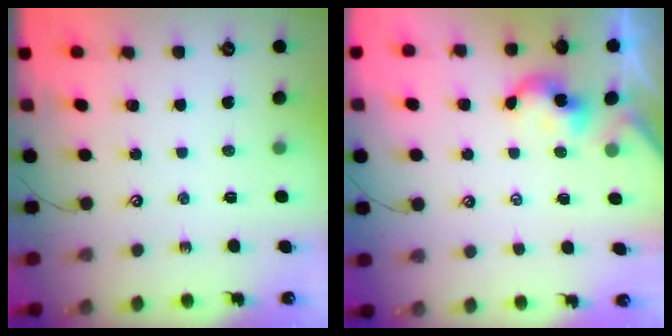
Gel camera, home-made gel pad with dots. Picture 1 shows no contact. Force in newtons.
{"total": 0.6, "press": 0.5, "slide": 0.2}